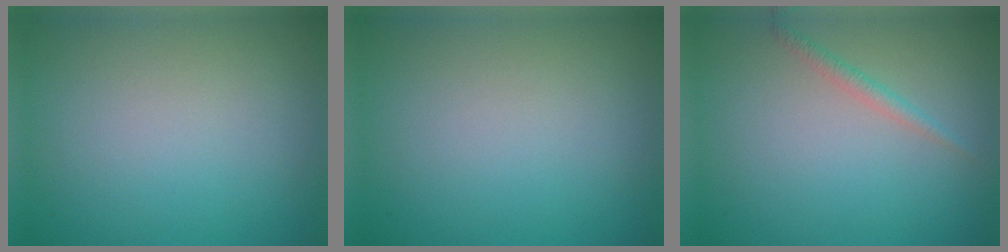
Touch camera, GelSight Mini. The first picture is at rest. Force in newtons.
{"total": 0.0}
{"total": 1.2, "press": 1.2, "slide": 0.0}